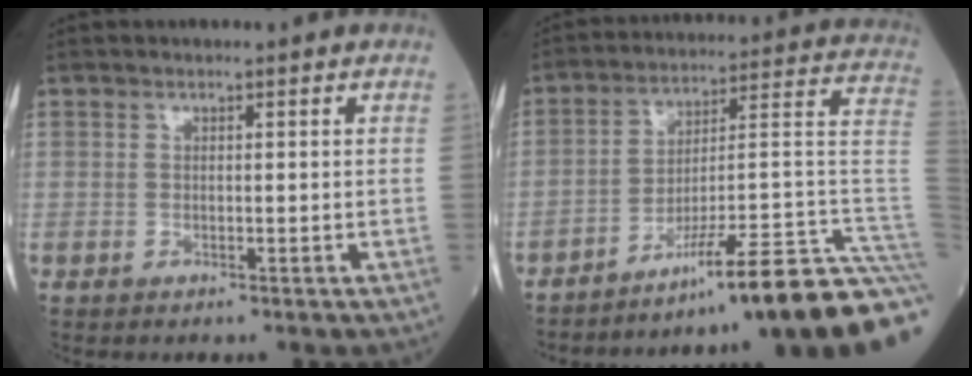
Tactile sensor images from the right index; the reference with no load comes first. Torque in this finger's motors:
{"motor_torque": [-0.24, -0.81, 0.36, 0.06]}